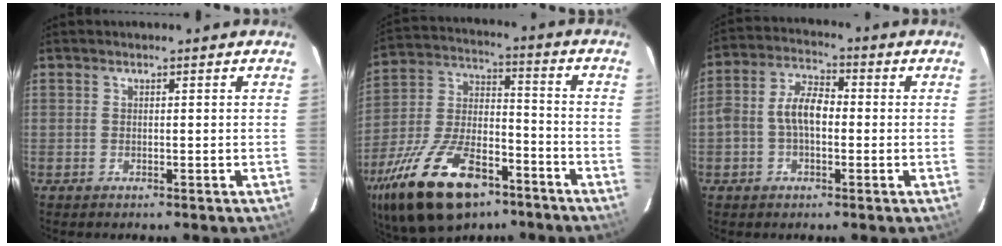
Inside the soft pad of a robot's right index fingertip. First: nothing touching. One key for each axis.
{"total": 23.8, "fx": -14.4, "fy": 11.2, "fz": 15.3, "tx": -0.310, "ty": -0.010, "tz": -0.241}
{"total": 7.3, "fx": -0.9, "fy": 4.4, "fz": 5.8, "tx": -0.117, "ty": 0.022, "tz": -0.019}